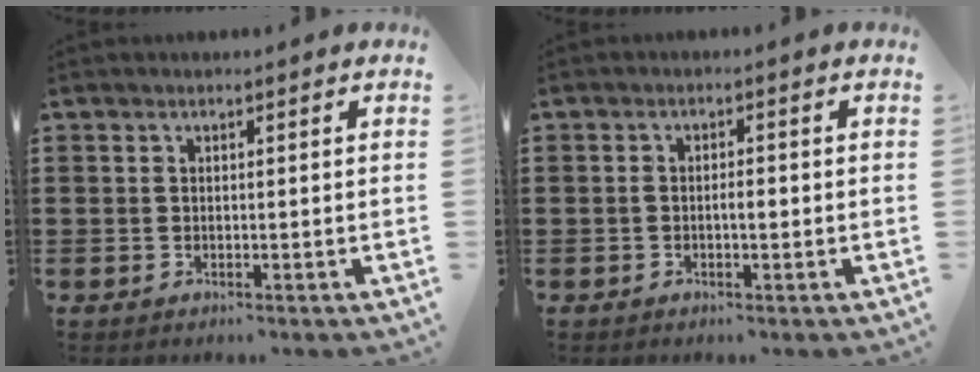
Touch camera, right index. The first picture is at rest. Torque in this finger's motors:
{"motor_torque": [0.32, -0.21, 0.05, 0.07]}